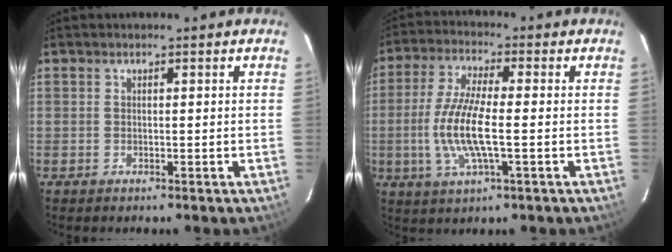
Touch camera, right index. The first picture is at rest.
{"total": 11.0, "force": [-1.7, 2.5, 10.6], "torque": [-0.219, -0.005, -0.038]}